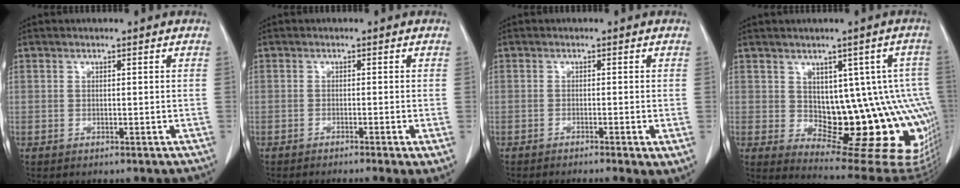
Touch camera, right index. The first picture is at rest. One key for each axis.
{"total": 4.7, "fx": -3.1, "fy": -0.2, "fz": 3.6, "tx": -0.037, "ty": -0.013, "tz": -0.046}
{"total": 4.6, "fx": -2.7, "fy": 0.4, "fz": 3.7, "tx": -0.042, "ty": -0.013, "tz": -0.041}
{"total": 15.9, "fx": -0.9, "fy": 7.1, "fz": 14.2, "tx": -0.117, "ty": 0.019, "tz": 0.010}